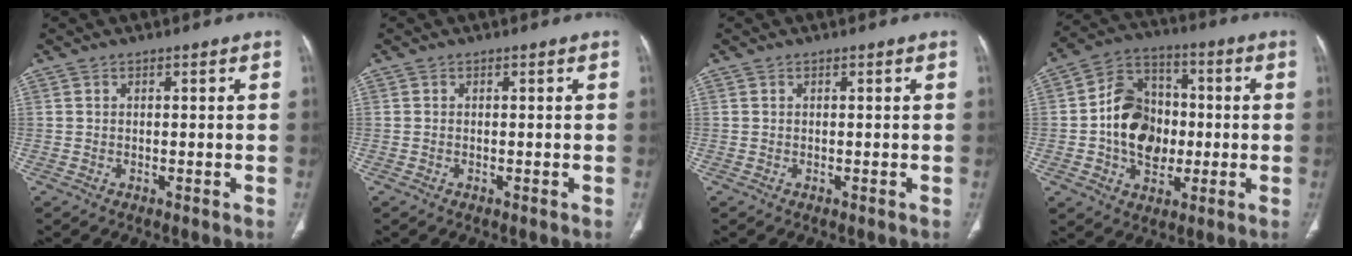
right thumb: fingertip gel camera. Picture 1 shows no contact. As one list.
[{"total": 0.0}, {"total": 0.0}, {"total": 14.8, "force": [-1.0, 11.3, 9.5], "torque": [-0.127, 0.028, -0.017]}]